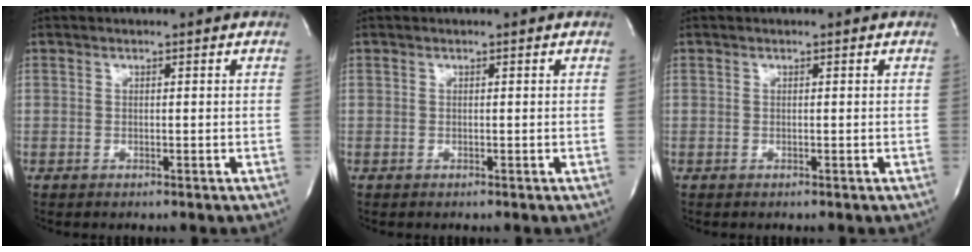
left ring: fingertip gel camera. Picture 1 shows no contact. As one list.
[{"total": 0.0}, {"total": 0.0}]